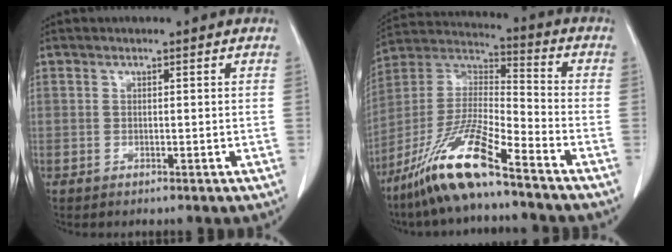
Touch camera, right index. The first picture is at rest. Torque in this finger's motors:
{"motor_torque": [1.14, -1.00, 0.58, 0.21]}